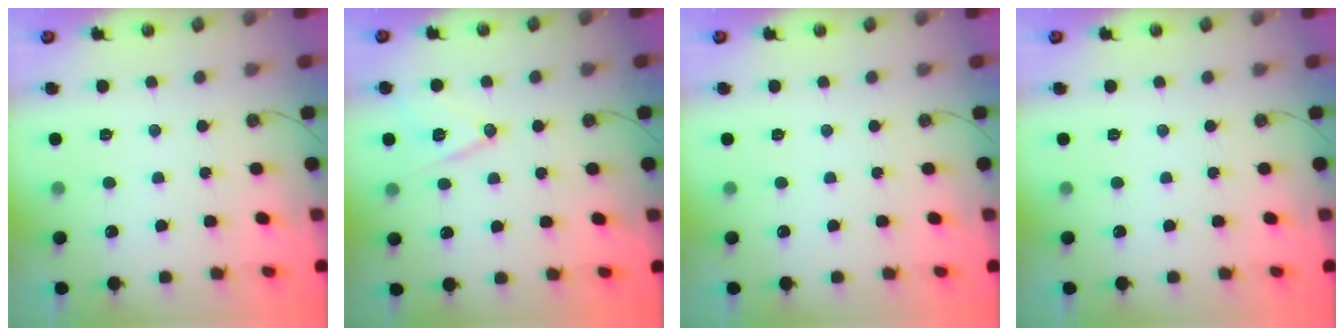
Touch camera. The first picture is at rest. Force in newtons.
{"total": 11.5, "press": 11.1, "slide": 3.3}
{"total": 0.0}
{"total": 0.0}